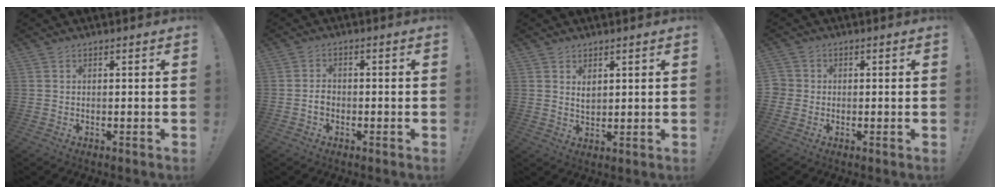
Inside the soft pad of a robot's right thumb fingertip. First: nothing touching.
{"total": 2.5, "force": [-1.1, 1.8, 1.4], "torque": [-0.018, 0.006, -0.020]}
{"total": 3.0, "force": [1.8, 2.0, 1.4], "torque": [-0.012, -0.011, 0.030]}
{"total": 1.9, "force": [-0.1, 1.9, 0.3], "torque": [0.001, 0.000, -0.003]}